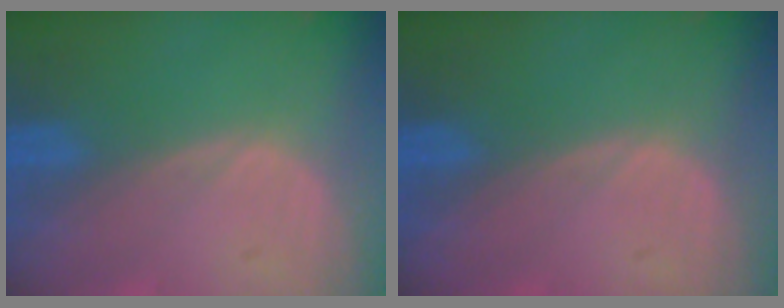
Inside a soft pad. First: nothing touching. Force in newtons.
{"total": 0.0}